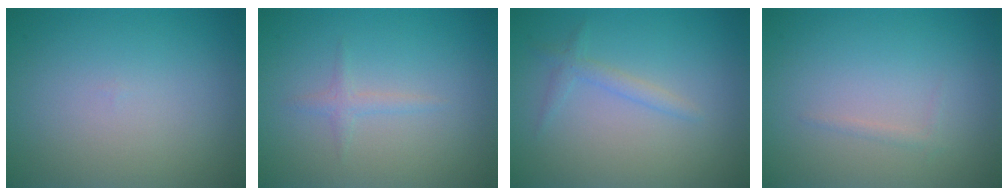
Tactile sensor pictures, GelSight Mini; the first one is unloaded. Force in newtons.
{"total": 1.0, "press": 1.0, "slide": 0.1}
{"total": 1.3, "press": 1.3, "slide": 0.1}
{"total": 0.6, "press": 0.6, "slide": 0.1}